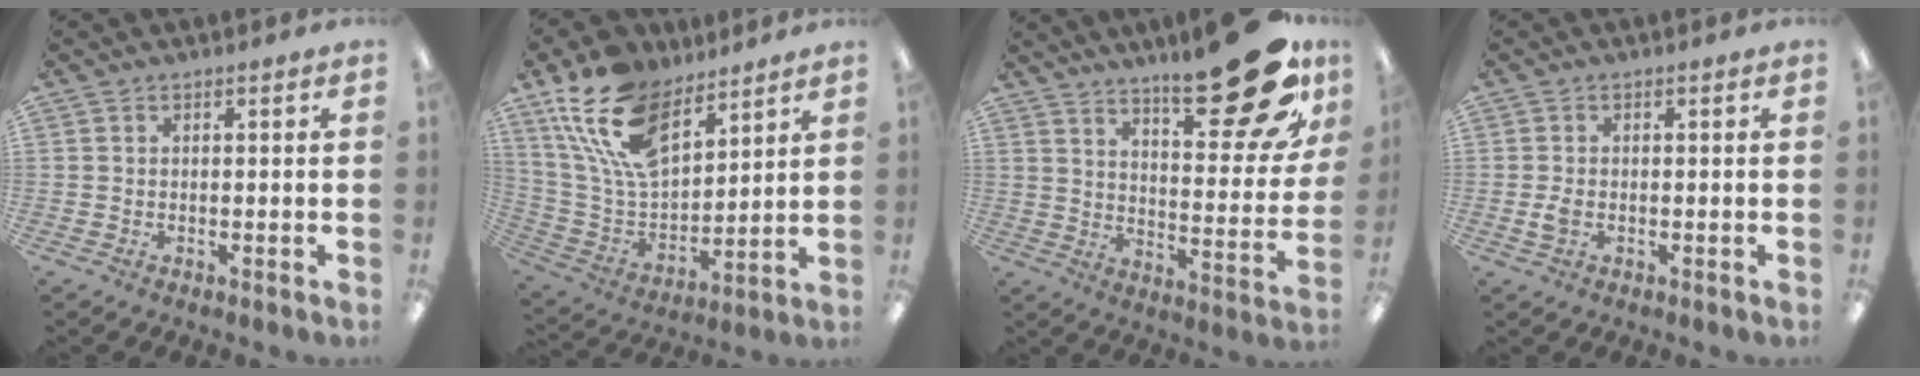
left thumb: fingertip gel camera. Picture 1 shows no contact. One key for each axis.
{"total": 19.7, "fx": 12.0, "fy": 10.4, "fz": 11.6, "tx": -0.257, "ty": -0.051, "tz": 0.221}
{"total": 23.5, "fx": 15.8, "fy": 7.4, "fz": 15.8, "tx": -0.208, "ty": -0.106, "tz": 0.251}
{"total": 2.5, "fx": -0.4, "fy": 1.5, "fz": 1.9, "tx": -0.048, "ty": -0.002, "tz": -0.010}